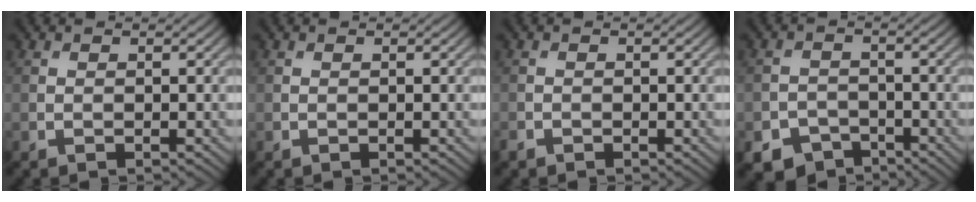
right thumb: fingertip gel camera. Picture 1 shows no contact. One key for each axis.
{"total": 0.0}
{"total": 0.8, "fx": -0.7, "fy": 0.4, "fz": 0.1, "tx": -0.003, "ty": -0.004, "tz": -0.015}
{"total": 5.2, "fx": -3.8, "fy": 3.2, "fz": 1.4, "tx": -0.024, "ty": -0.006, "tz": -0.066}